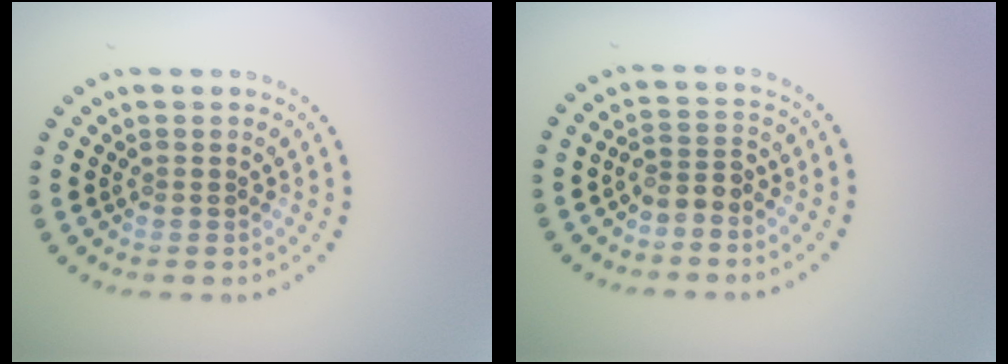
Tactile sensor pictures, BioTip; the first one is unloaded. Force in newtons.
{"total": 2.0, "press": 1.7, "slide": 1.1}